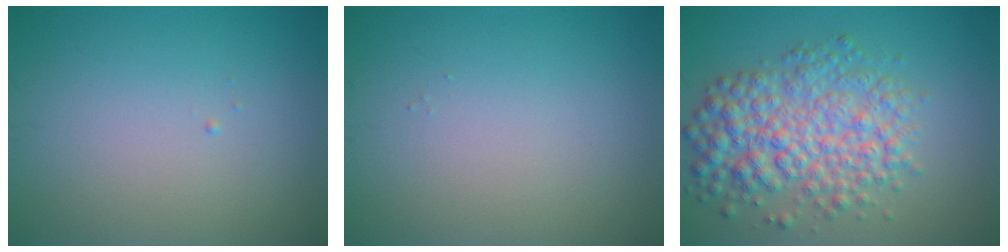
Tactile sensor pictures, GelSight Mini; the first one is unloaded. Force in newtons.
{"total": 0.0}
{"total": 6.9, "press": 6.9, "slide": 0.1}